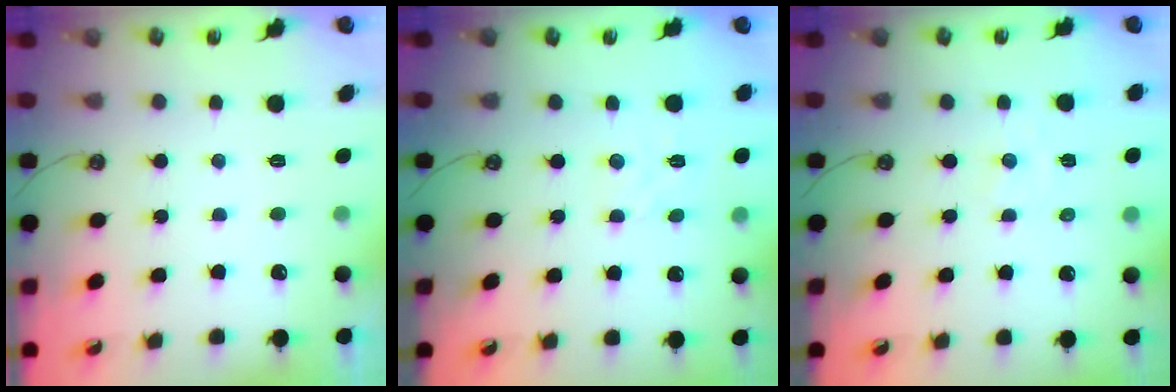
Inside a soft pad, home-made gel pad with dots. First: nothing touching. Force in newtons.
{"total": 1.5, "press": 1.4, "slide": 0.6}
{"total": 1.4, "press": 1.4, "slide": 0.4}